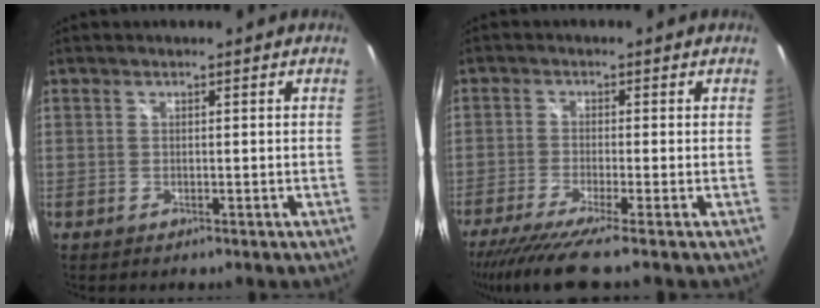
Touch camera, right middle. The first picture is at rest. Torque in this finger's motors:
{"motor_torque": [0.75, -1.14, 0.30, 0.08]}